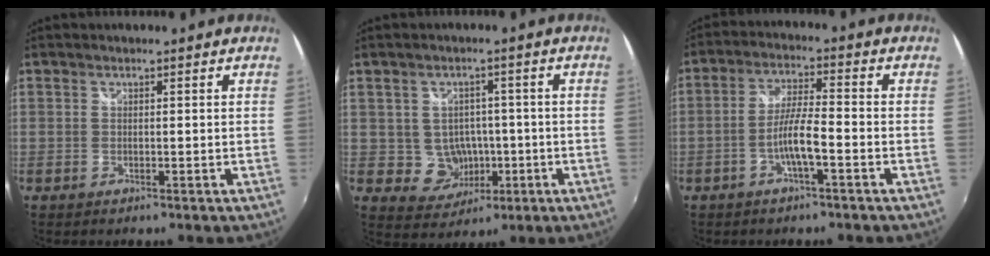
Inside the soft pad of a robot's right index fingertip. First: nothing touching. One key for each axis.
{"total": 6.3, "fx": -0.9, "fy": 6.0, "fz": 1.5, "tx": -0.043, "ty": 0.012, "tz": 0.005}
{"total": 6.2, "fx": -2.7, "fy": 0.4, "fz": 5.5, "tx": -0.111, "ty": 0.004, "tz": -0.049}